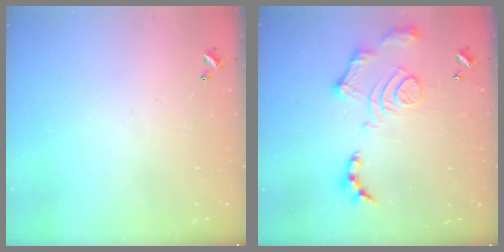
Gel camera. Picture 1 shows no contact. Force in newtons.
{"total": 13.2, "press": 13.2, "slide": 1.2}